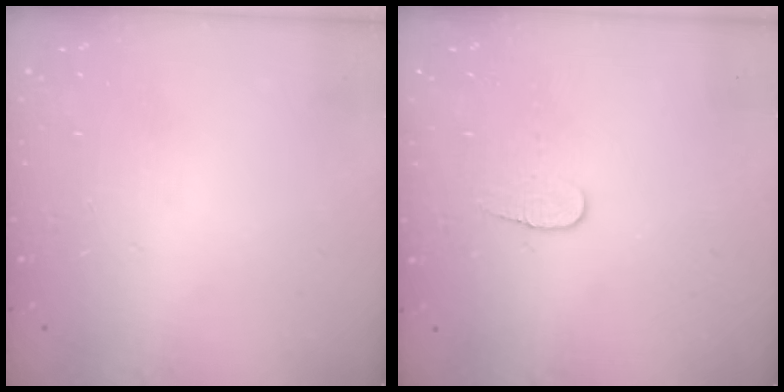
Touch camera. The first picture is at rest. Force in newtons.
{"total": 5.3, "press": 5.3, "slide": 0.5}